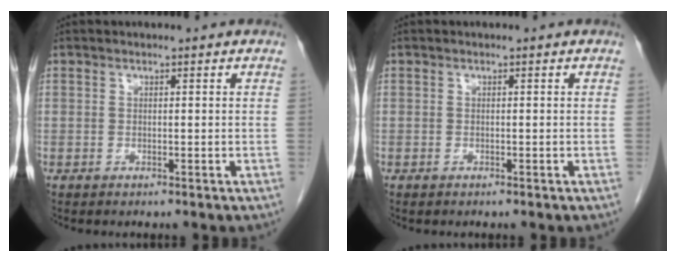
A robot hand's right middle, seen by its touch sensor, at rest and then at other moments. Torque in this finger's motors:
{"motor_torque": [0.21, -0.06, 0.01, -0.01]}